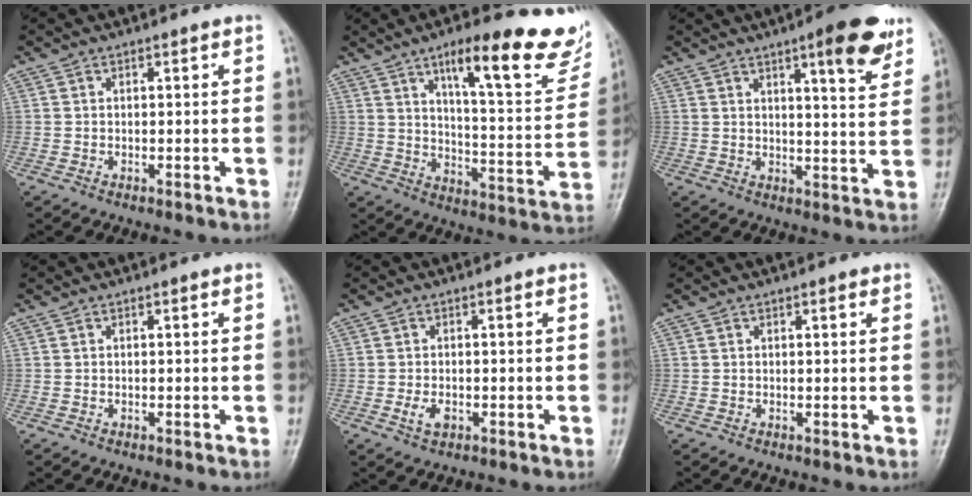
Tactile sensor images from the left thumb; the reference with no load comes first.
{"total": 22.1, "force": [13.7, 5.9, 16.3], "torque": [-0.181, -0.056, 0.197]}
{"total": 6.2, "force": [3.7, 1.8, 4.6], "torque": [-0.044, -0.016, 0.041]}
{"total": 0.0}
{"total": 2.6, "force": [-0.8, 1.6, 1.9], "torque": [-0.036, -0.001, -0.014]}
{"total": 0.9, "force": [0.6, 0.3, 0.7], "torque": [-0.009, -0.001, 0.007]}